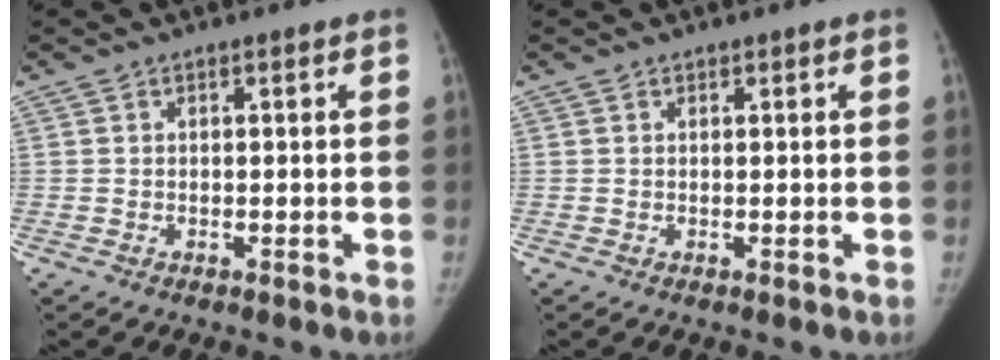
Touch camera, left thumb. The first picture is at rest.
{"total": 0.0}